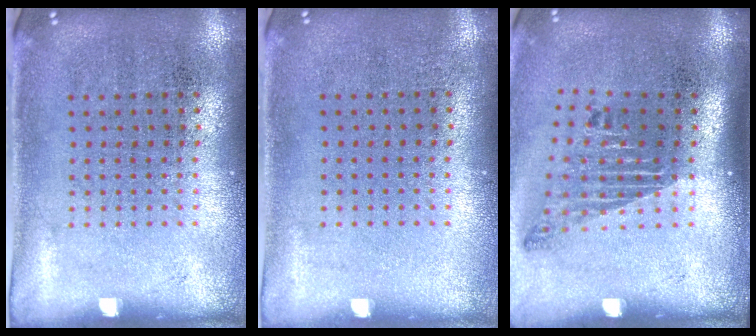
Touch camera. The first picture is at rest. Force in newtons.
{"total": 0.0}
{"total": 1.8, "press": 1.2, "slide": 1.4}